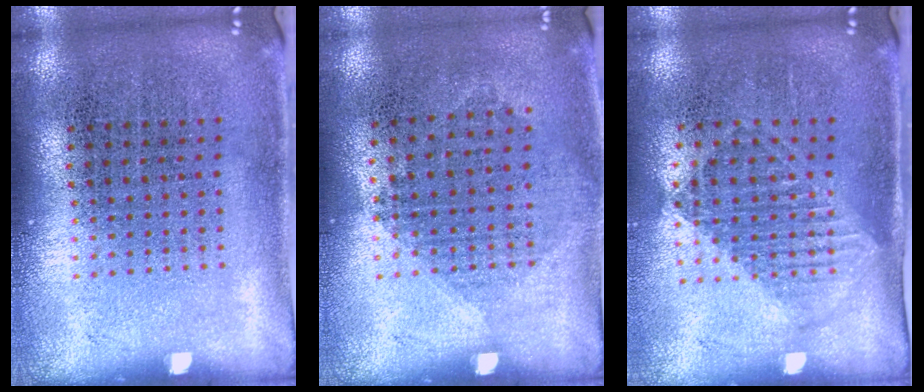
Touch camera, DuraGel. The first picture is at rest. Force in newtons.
{"total": 1.0, "press": 0.9, "slide": 0.4}
{"total": 1.2, "press": 1.1, "slide": 0.6}